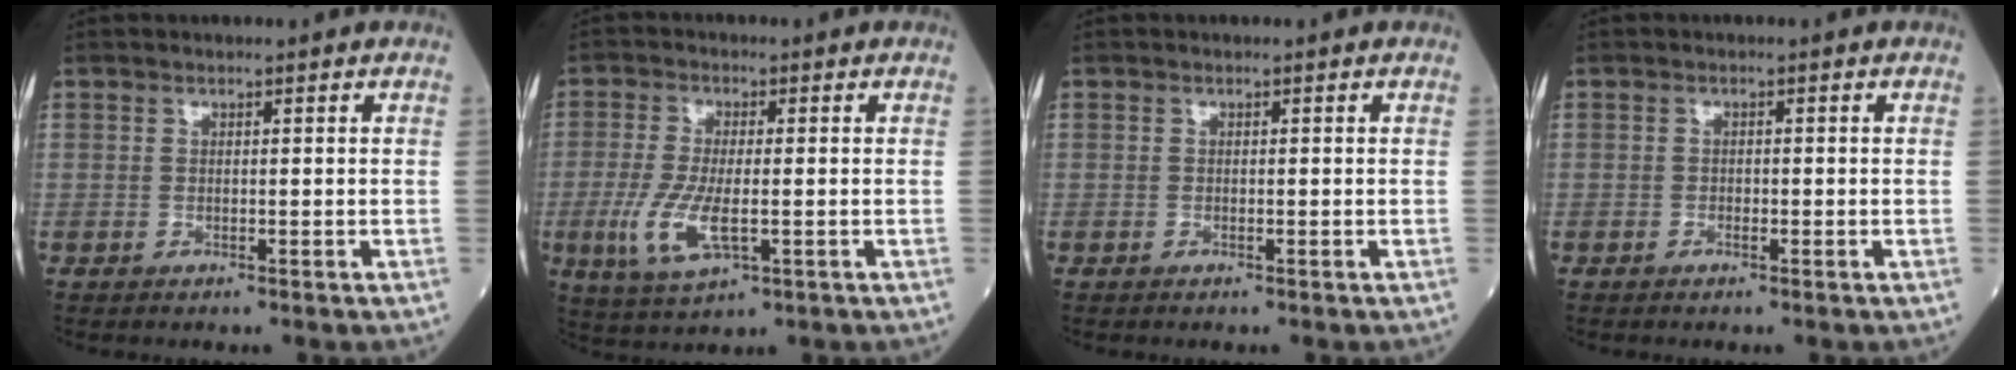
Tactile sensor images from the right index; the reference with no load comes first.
{"total": 7.9, "force": [-1.8, 2.3, 7.3], "torque": [-0.167, -0.017, -0.030]}
{"total": 0.0}
{"total": 0.5, "force": [-0.4, 0.3, 0.3], "torque": [-0.003, 0.002, -0.008]}